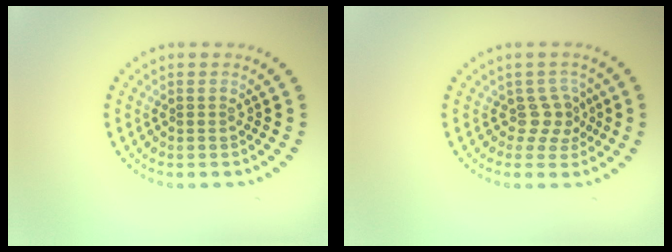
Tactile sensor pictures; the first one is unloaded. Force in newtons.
{"total": 2.1, "press": 1.5, "slide": 1.5}